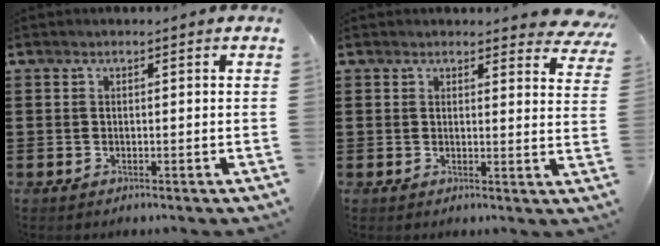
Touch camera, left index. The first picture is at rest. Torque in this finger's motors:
{"motor_torque": [2.14, 0.00, 0.20, 0.03]}